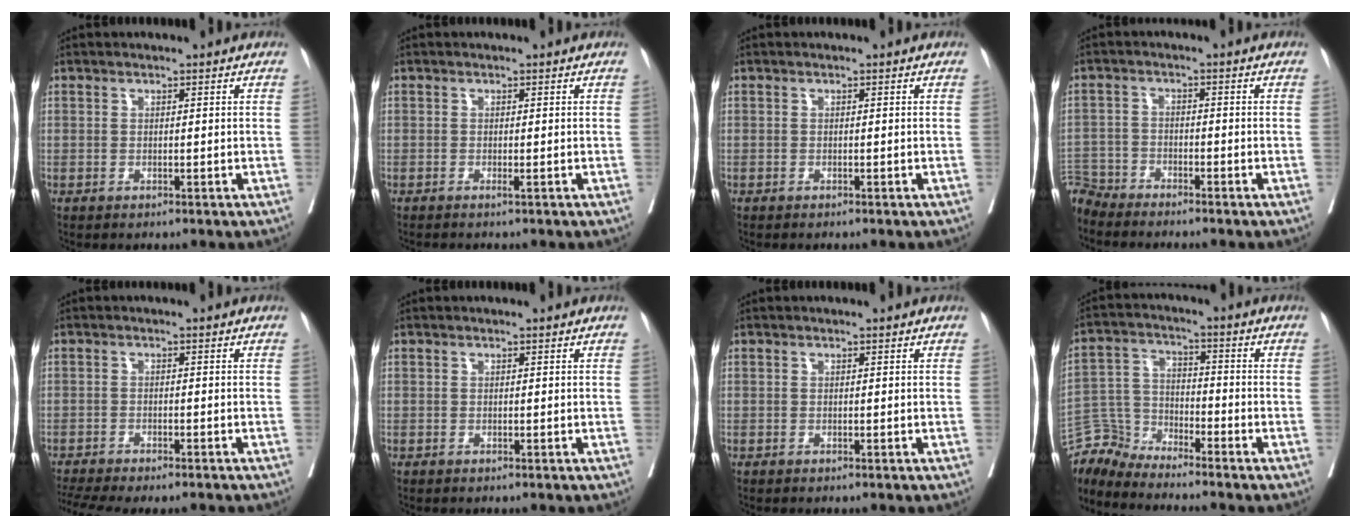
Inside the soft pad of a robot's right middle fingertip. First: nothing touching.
{"total": 0.6, "force": [-0.5, -0.3, 0.3], "torque": [-0.009, -0.001, -0.012]}
{"total": 0.6, "force": [-0.5, 0.1, 0.1], "torque": [-0.003, -0.001, -0.012]}
{"total": 5.2, "force": [-5.2, 0.0, -0.6], "torque": [0.020, -0.004, -0.101]}
{"total": 10.7, "force": [-9.3, 1.7, 5.1], "torque": [-0.086, -0.004, -0.133]}
{"total": 0.0}
{"total": 0.0}
{"total": 6.0, "force": [-5.9, 0.0, -1.1], "torque": [0.014, 0.012, -0.118]}